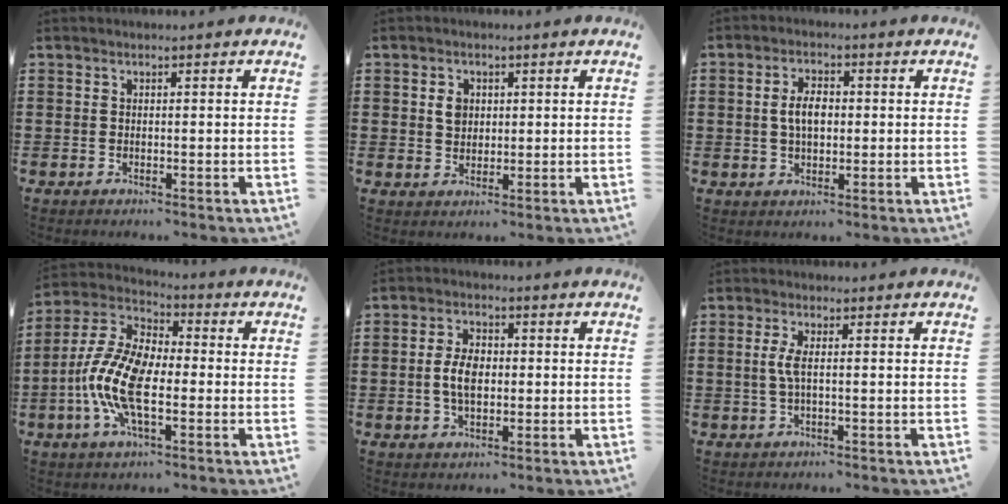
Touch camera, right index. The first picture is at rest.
{"total": 2.7, "force": [0.7, 2.2, 1.5], "torque": [-0.037, 0.010, 0.011]}
{"total": 4.5, "force": [0.2, 2.4, 3.8], "torque": [-0.066, 0.007, -0.001]}
{"total": 11.9, "force": [-3.2, 5.4, 10.2], "torque": [-0.249, -0.009, -0.068]}
{"total": 5.3, "force": [-0.1, 3.2, 4.2], "torque": [-0.098, 0.007, -0.007]}
{"total": 2.9, "force": [0.0, 0.5, 2.8], "torque": [-0.069, -0.007, -0.006]}